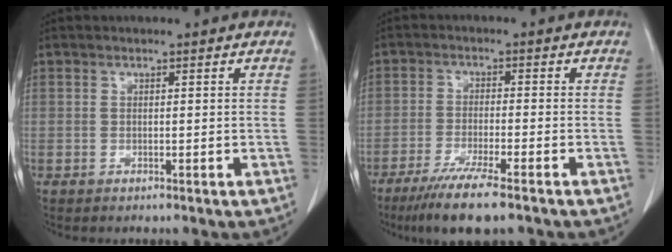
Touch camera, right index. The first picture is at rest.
{"total": 8.6, "force": [-6.3, 0.3, 5.9], "torque": [-0.100, -0.022, -0.103]}